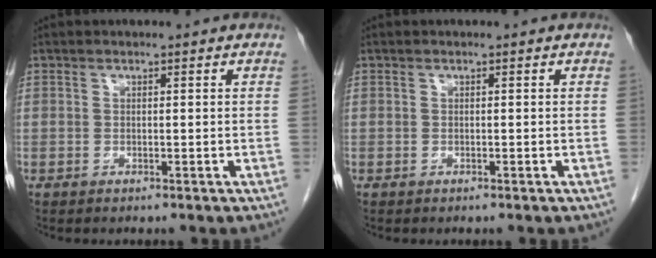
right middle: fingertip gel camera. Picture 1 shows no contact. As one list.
[{"total": 0.0}]